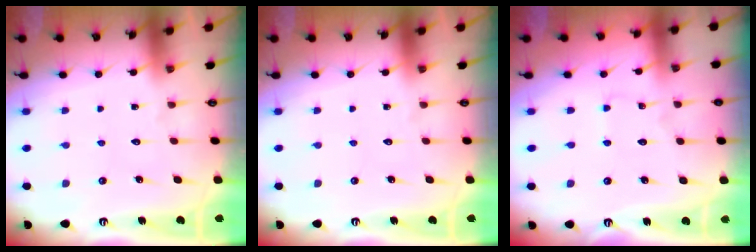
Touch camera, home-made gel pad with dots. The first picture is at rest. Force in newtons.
{"total": 0.0}
{"total": 1.2, "press": 1.2, "slide": 0.2}